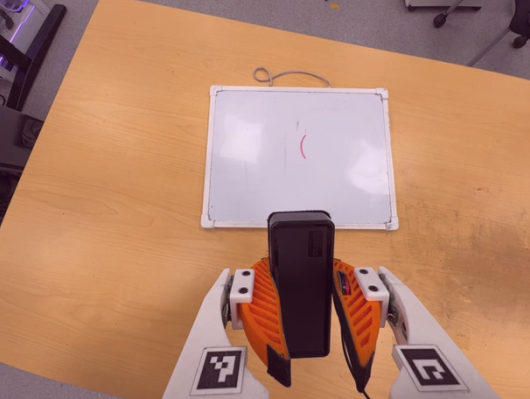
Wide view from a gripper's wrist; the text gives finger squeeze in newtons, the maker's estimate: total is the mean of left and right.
{"total": 11.5, "left": 9.9, "right": 13.2}